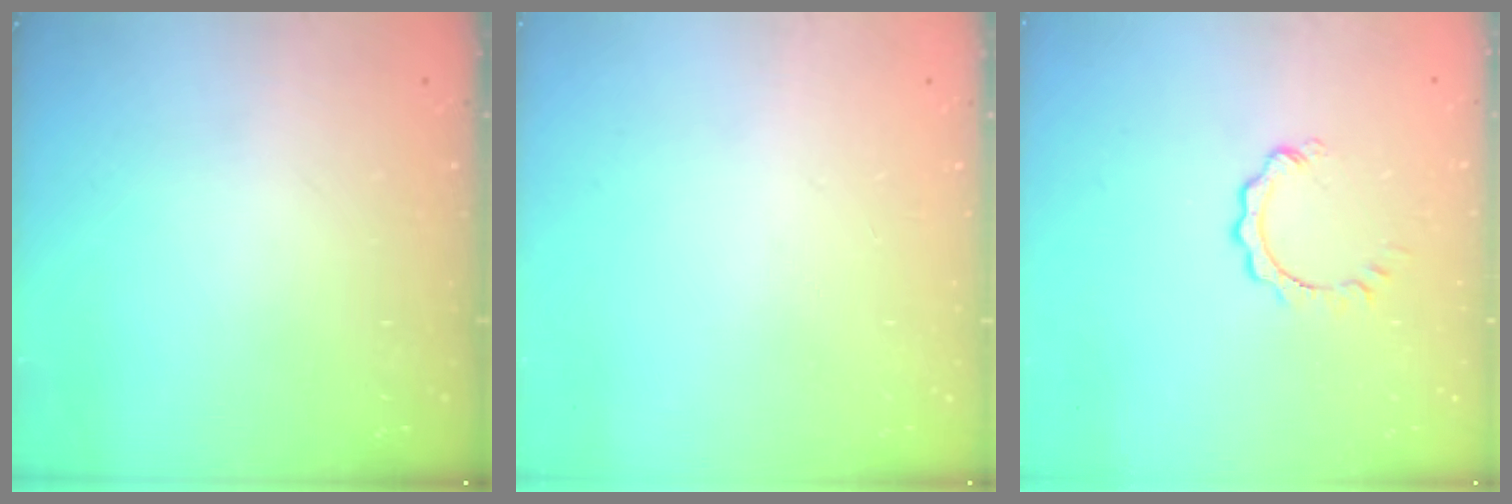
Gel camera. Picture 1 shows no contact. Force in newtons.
{"total": 0.0}
{"total": 3.0, "press": 3.0, "slide": 0.3}